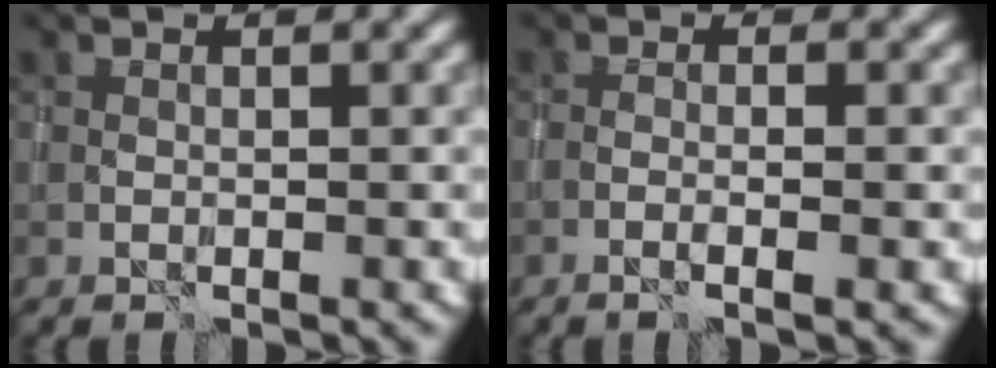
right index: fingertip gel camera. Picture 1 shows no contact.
{"total": 1.8, "force": [-0.8, 0.0, 1.7], "torque": [-0.028, 0.006, -0.017]}